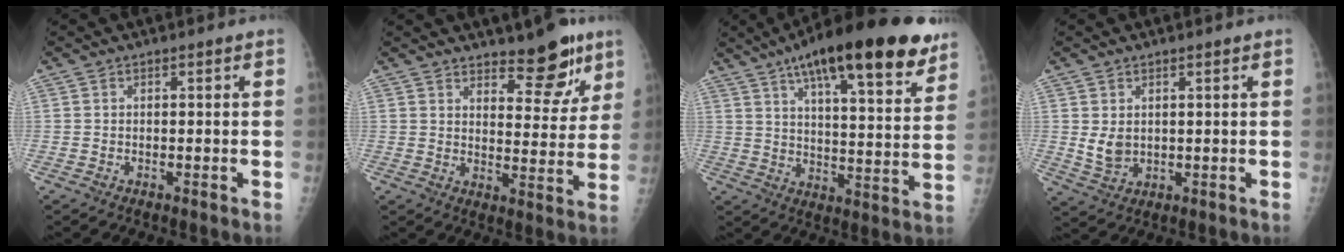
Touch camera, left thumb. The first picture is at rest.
{"total": 10.3, "force": [7.4, 4.0, 5.9], "torque": [-0.045, -0.052, 0.110]}
{"total": 24.9, "force": [16.1, 6.5, 17.9], "torque": [-0.244, -0.039, 0.237]}
{"total": 3.8, "force": [1.0, 2.8, 2.5], "torque": [-0.035, -0.015, 0.029]}